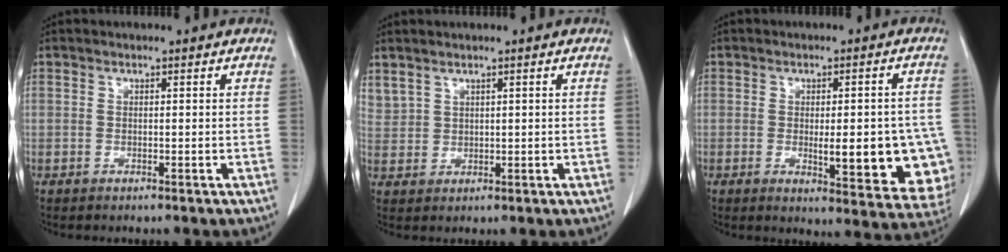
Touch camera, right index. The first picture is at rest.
{"total": 3.1, "force": [2.6, 1.7, 0.7], "torque": [-0.017, 0.010, 0.065]}
{"total": 14.3, "force": [-2.7, 4.4, 13.3], "torque": [-0.109, 0.007, -0.012]}